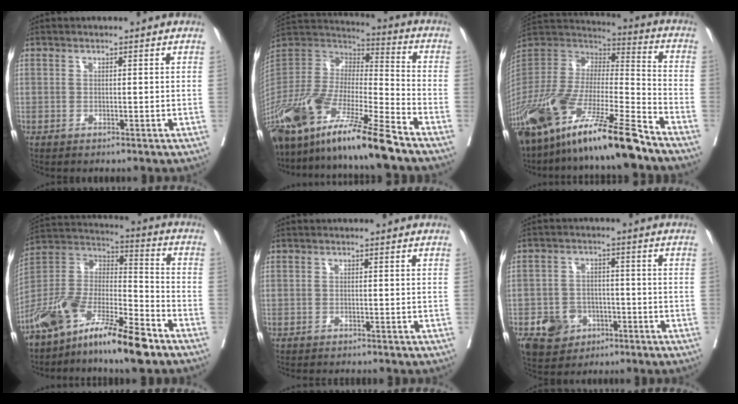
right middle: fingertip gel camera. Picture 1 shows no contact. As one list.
[{"total": 24.0, "force": [-17.4, 1.9, 16.4], "torque": [-0.348, -0.054, -0.330]}, {"total": 26.7, "force": [-19.0, 3.2, 18.5], "torque": [-0.379, -0.057, -0.353]}, {"total": 16.8, "force": [-12.0, 2.9, 11.3], "torque": [-0.220, 0.006, -0.219]}, {"total": 4.4, "force": [-4.1, 0.5, 1.6], "torque": [-0.017, -0.007, -0.057]}, {"total": 6.8, "force": [-3.3, 5.4, 2.3], "torque": [-0.043, 0.005, -0.048]}]